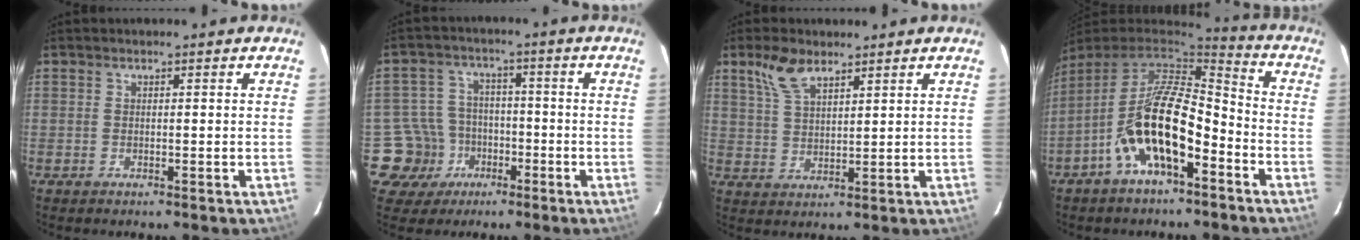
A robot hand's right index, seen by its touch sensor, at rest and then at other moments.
{"total": 9.1, "force": [-4.0, 8.1, 0.3], "torque": [-0.033, 0.029, -0.056]}
{"total": 6.6, "force": [4.4, 2.9, 3.9], "torque": [-0.079, 0.012, 0.091]}
{"total": 15.8, "force": [-6.9, 5.8, 13.0], "torque": [-0.247, -0.006, -0.132]}